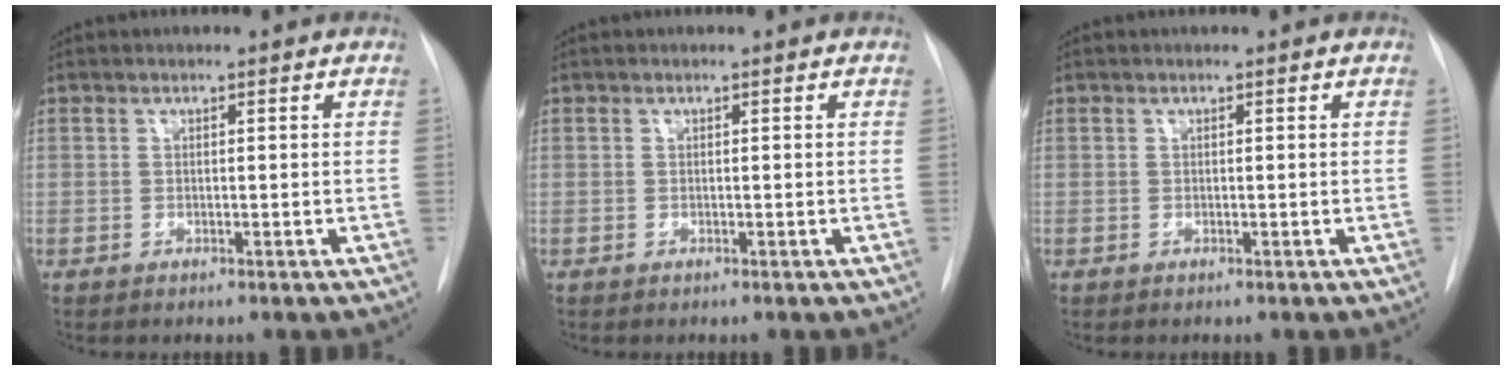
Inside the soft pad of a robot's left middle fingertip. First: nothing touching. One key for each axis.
{"total": 0.0}
{"total": 0.0}